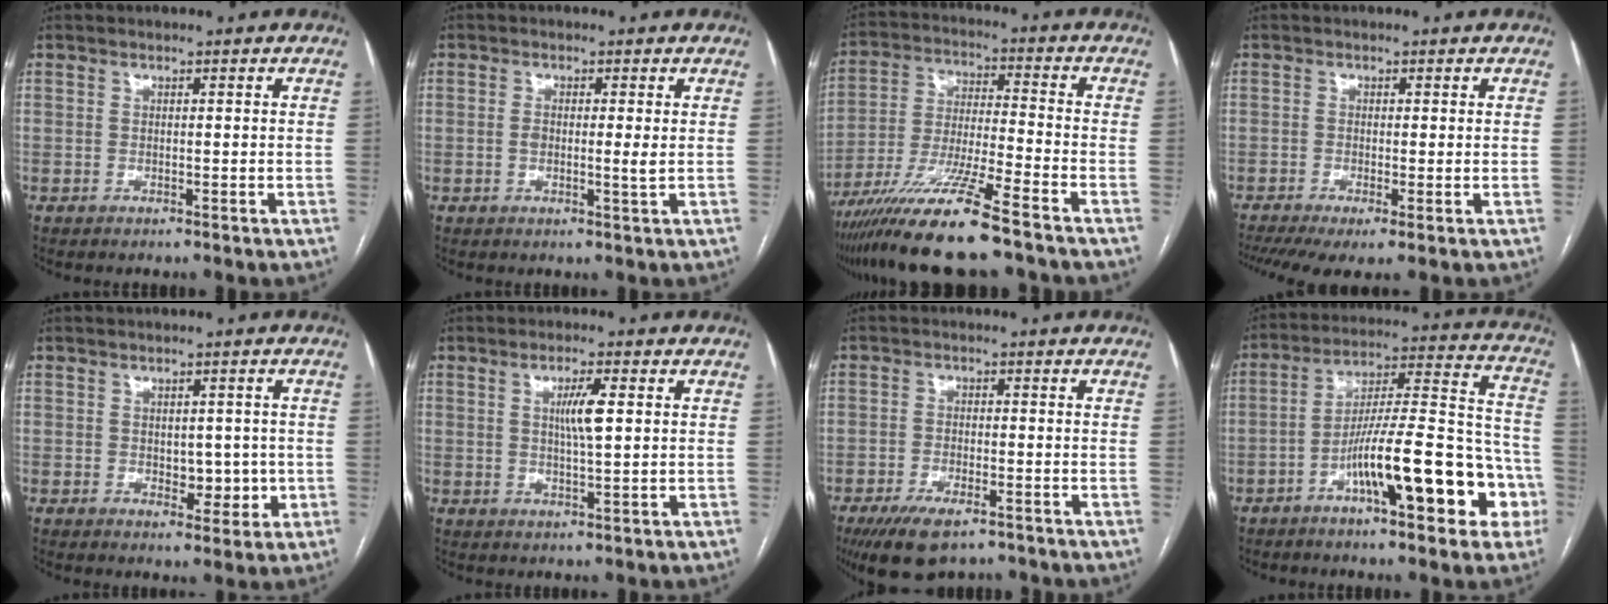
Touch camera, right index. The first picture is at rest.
{"total": 2.6, "force": [0.1, 0.4, 2.6], "torque": [-0.047, -0.002, 0.001]}
{"total": 14.3, "force": [-10.9, -0.4, 9.3], "torque": [-0.183, -0.028, -0.195]}
{"total": 6.4, "force": [-3.6, 1.8, 5.0], "torque": [-0.088, -0.012, -0.064]}
{"total": 4.3, "force": [-0.4, 2.7, 3.3], "torque": [-0.037, 0.004, 0.004]}
{"total": 4.5, "force": [0.9, 0.3, 4.4], "torque": [-0.079, -0.001, 0.015]}
{"total": 8.4, "force": [-6.0, 3.0, 5.1], "torque": [-0.090, -0.012, -0.099]}
{"total": 18.3, "force": [-7.5, 4.0, 16.2], "torque": [-0.232, 0.037, -0.107]}